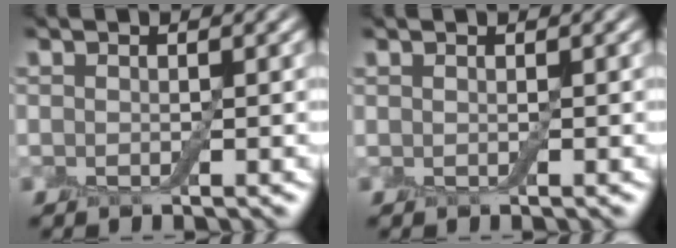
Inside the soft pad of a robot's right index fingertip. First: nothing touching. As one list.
[{"total": 0.0}]